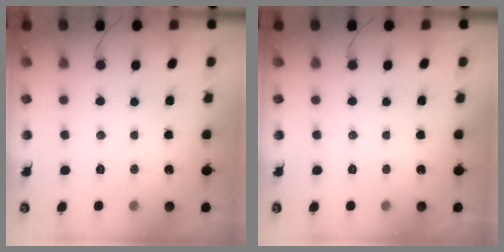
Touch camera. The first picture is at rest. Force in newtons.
{"total": 0.0}